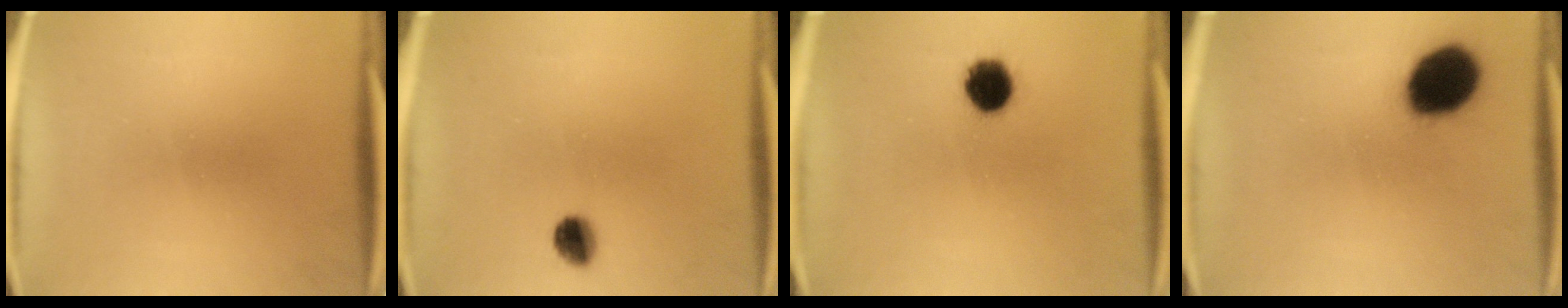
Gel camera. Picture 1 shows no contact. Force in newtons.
{"total": 4.2}
{"total": 7.6}
{"total": 16.4}